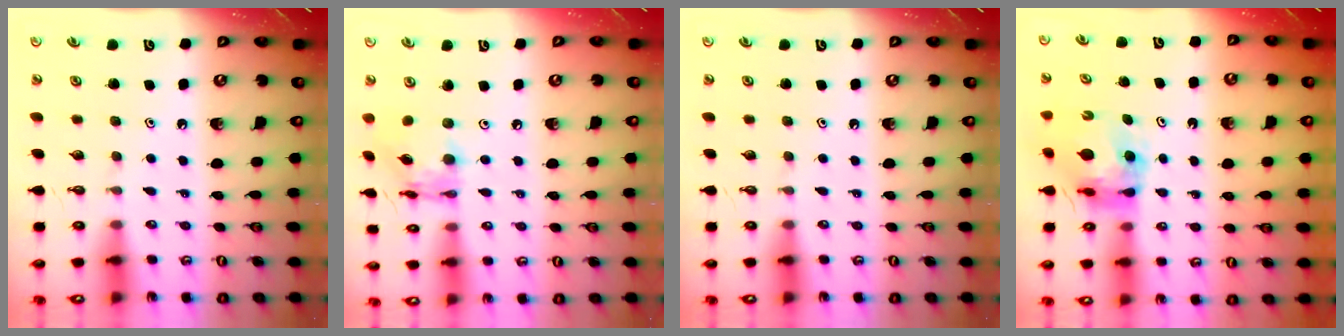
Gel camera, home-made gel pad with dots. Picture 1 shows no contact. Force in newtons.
{"total": 11.8, "press": 11.7, "slide": 1.1}
{"total": 0.0}
{"total": 8.4, "press": 8.4, "slide": 0.9}